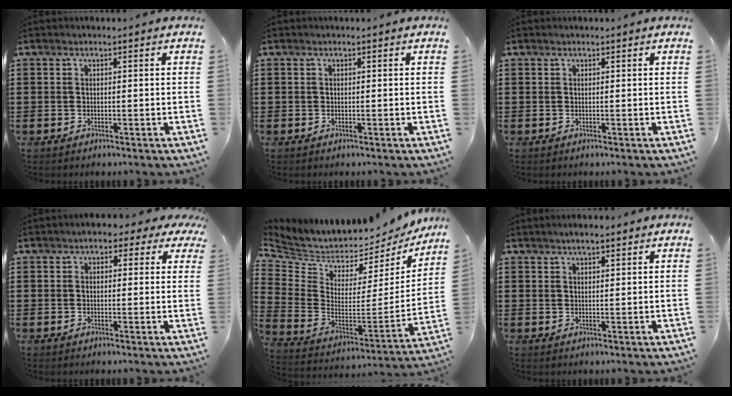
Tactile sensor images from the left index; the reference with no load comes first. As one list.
[{"total": 0.0}, {"total": 0.0}, {"total": 2.4, "force": [1.4, 1.4, 1.3], "torque": [-0.024, 0.008, 0.021]}, {"total": 4.1, "force": [3.5, 1.7, 1.3], "torque": [-0.052, -0.048, 0.057]}, {"total": 1.9, "force": [1.6, 0.3, 1.0], "torque": [-0.021, 0.004, 0.030]}]